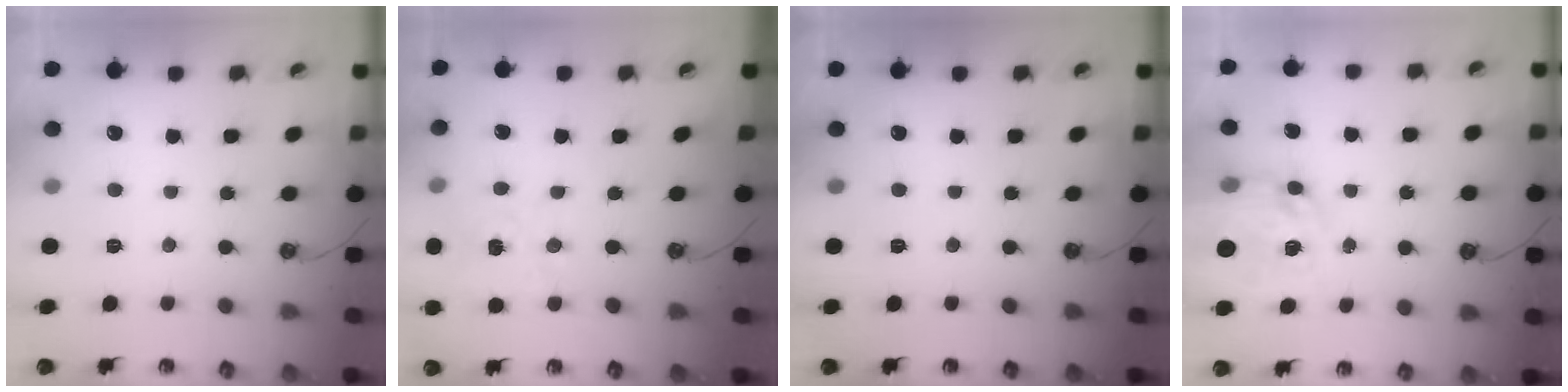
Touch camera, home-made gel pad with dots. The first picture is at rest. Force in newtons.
{"total": 1.6, "press": 1.6, "slide": 0.2}
{"total": 0.0}
{"total": 11.9, "press": 11.8, "slide": 1.0}